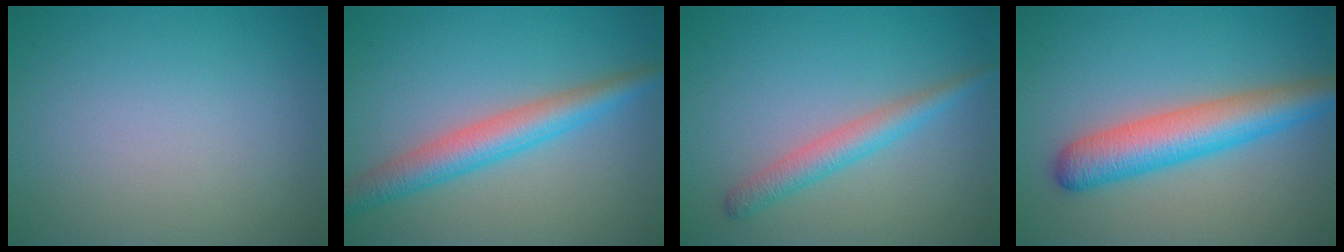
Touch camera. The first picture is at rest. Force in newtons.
{"total": 4.5, "press": 4.5, "slide": 0.1}
{"total": 2.8, "press": 2.8, "slide": 0.0}
{"total": 6.2, "press": 6.2, "slide": 0.1}